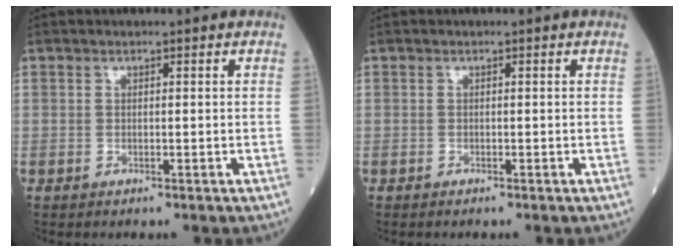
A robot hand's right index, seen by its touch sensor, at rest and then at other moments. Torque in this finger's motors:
{"motor_torque": [-0.16, -0.20, 0.06, 0.02]}